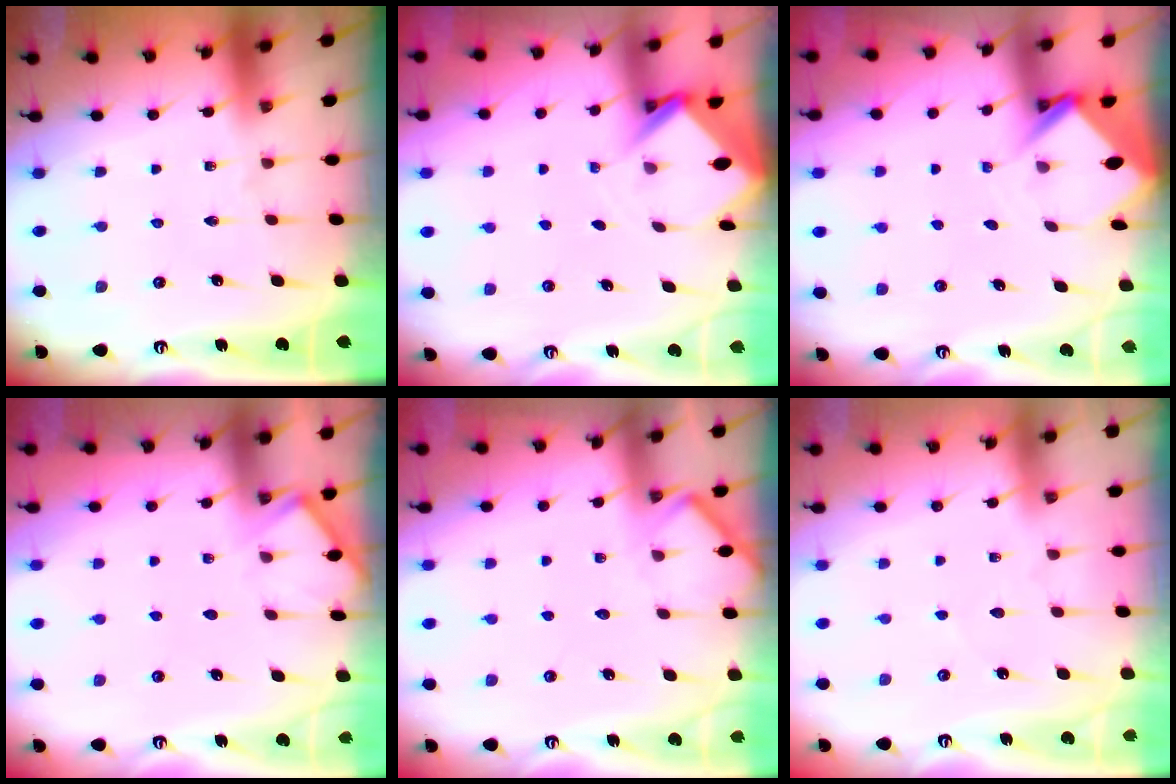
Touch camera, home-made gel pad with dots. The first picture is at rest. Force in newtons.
{"total": 3.1, "press": 3.1, "slide": 0.2}
{"total": 3.6, "press": 3.6, "slide": 0.2}
{"total": 3.7, "press": 3.7, "slide": 0.4}
{"total": 5.2, "press": 5.2, "slide": 0.6}
{"total": 2.7, "press": 2.6, "slide": 0.3}